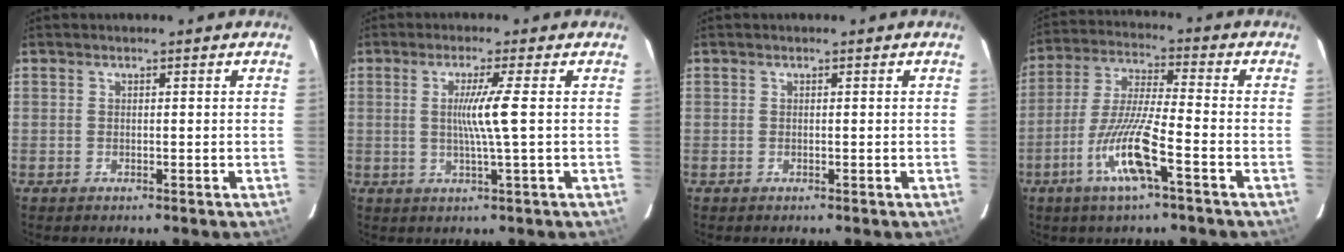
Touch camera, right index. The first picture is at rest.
{"total": 5.2, "force": [0.4, -1.4, 5.0], "torque": [-0.094, -0.009, 0.007]}
{"total": 0.0}
{"total": 11.3, "force": [-4.9, 0.4, 10.2], "torque": [-0.206, -0.009, -0.097]}